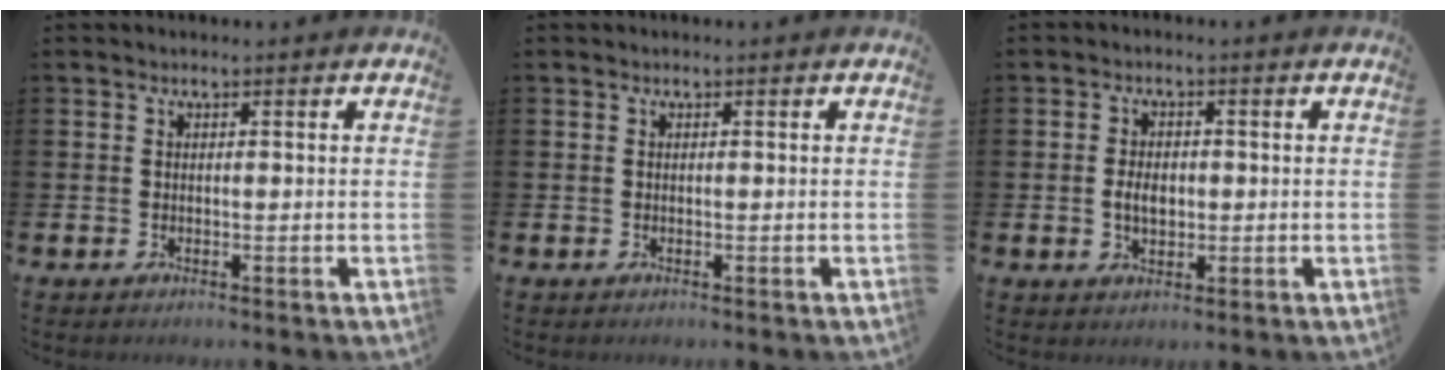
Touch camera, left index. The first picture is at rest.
{"total": 0.0}
{"total": 3.2, "force": [0.0, 2.2, 2.4], "torque": [-0.030, 0.000, -0.006]}